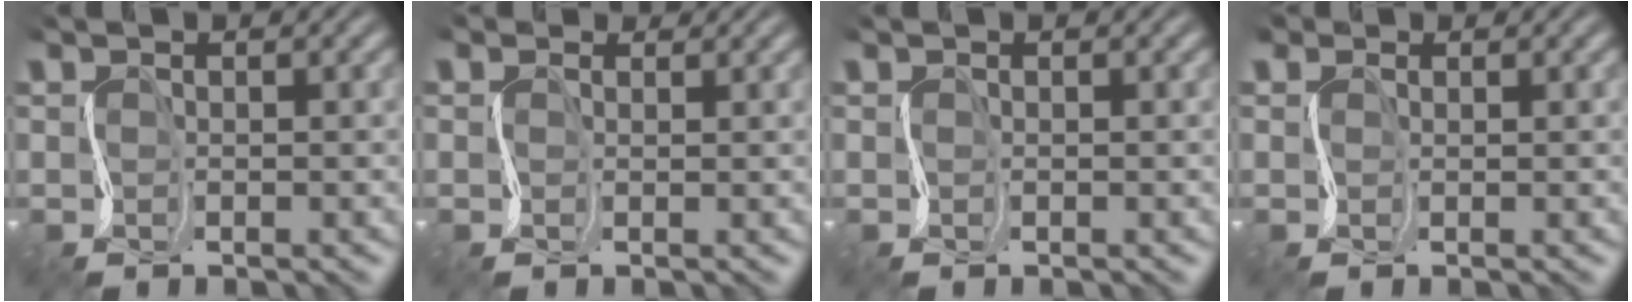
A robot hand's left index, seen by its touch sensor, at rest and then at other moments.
{"total": 1.0, "force": [0.2, 0.9, 0.4], "torque": [-0.003, 0.002, -0.002]}
{"total": 0.0}
{"total": 1.4, "force": [0.4, 1.2, 0.6], "torque": [-0.002, 0.006, -0.002]}